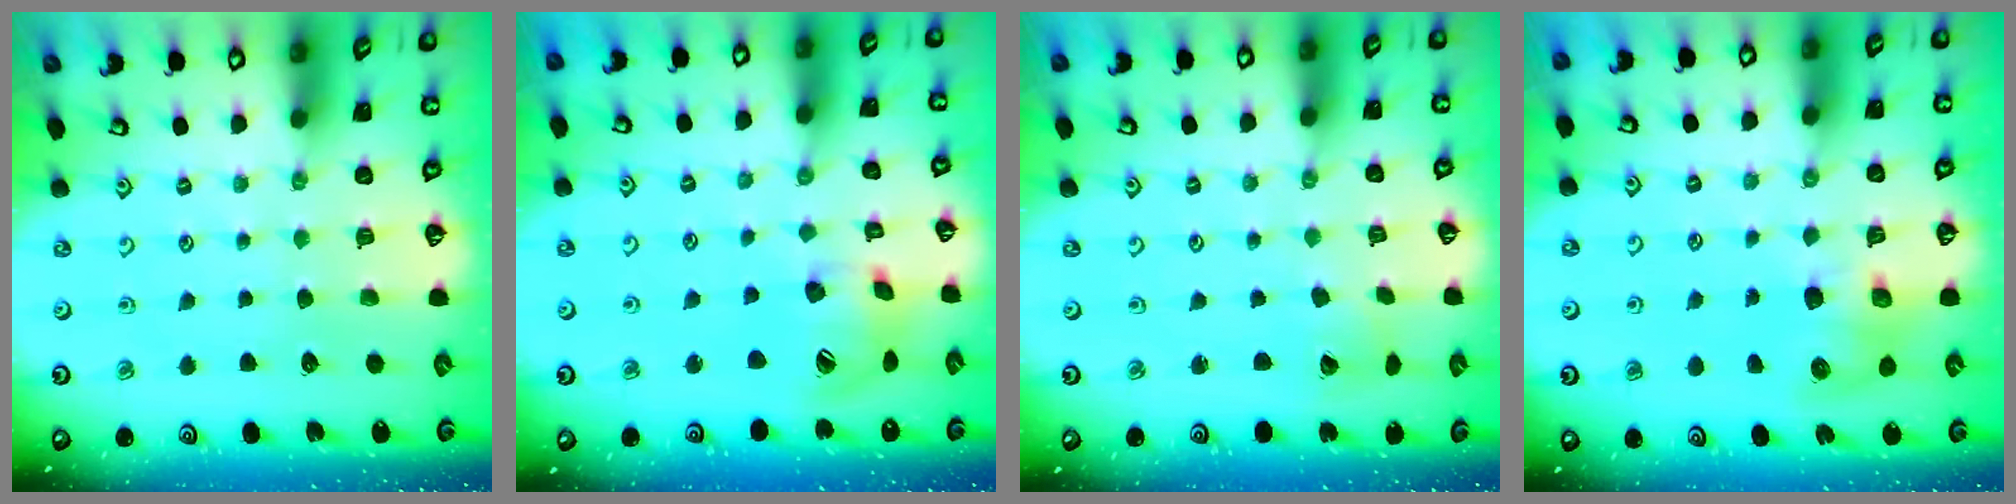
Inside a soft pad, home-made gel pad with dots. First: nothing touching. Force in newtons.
{"total": 14.9, "press": 14.7, "slide": 2.5}
{"total": 2.8, "press": 2.8, "slide": 0.4}
{"total": 7.3, "press": 7.2, "slide": 1.0}